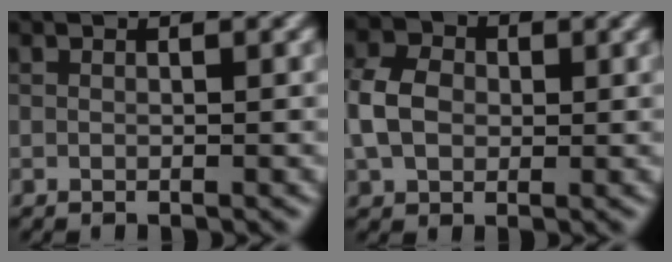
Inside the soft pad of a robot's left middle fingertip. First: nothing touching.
{"total": 4.3, "force": [-0.1, 3.4, 2.6], "torque": [-0.076, 0.006, -0.005]}